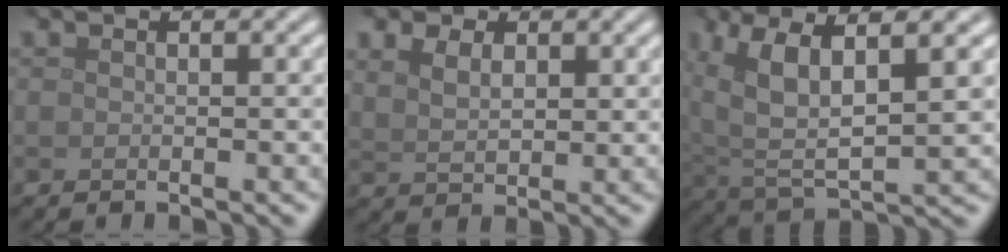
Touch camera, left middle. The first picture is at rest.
{"total": 3.7, "force": [1.8, 2.4, 2.1], "torque": [-0.051, 0.007, 0.025]}
{"total": 9.1, "force": [3.8, 3.5, 7.5], "torque": [-0.167, 0.007, 0.074]}